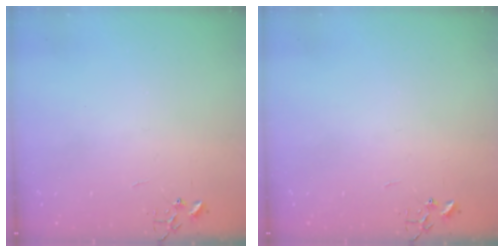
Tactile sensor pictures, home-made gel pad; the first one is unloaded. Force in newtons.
{"total": 0.0}